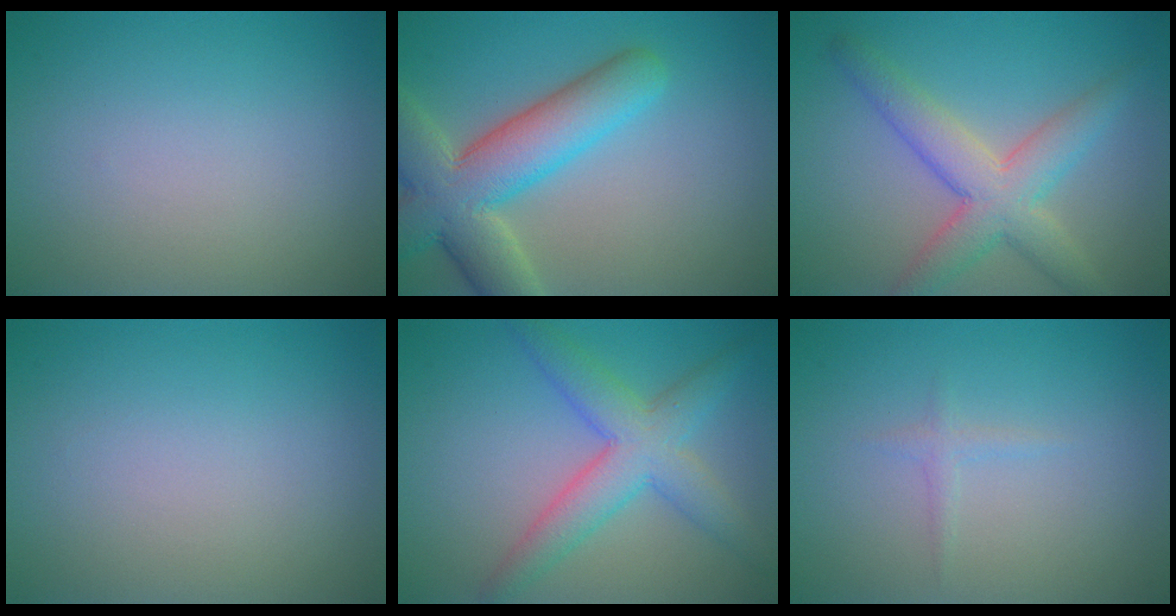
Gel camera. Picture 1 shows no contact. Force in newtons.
{"total": 8.5, "press": 8.5, "slide": 0.7}
{"total": 5.4, "press": 5.4, "slide": 0.3}
{"total": 0.0}
{"total": 5.4, "press": 5.4, "slide": 0.1}
{"total": 0.8, "press": 0.8, "slide": 0.1}